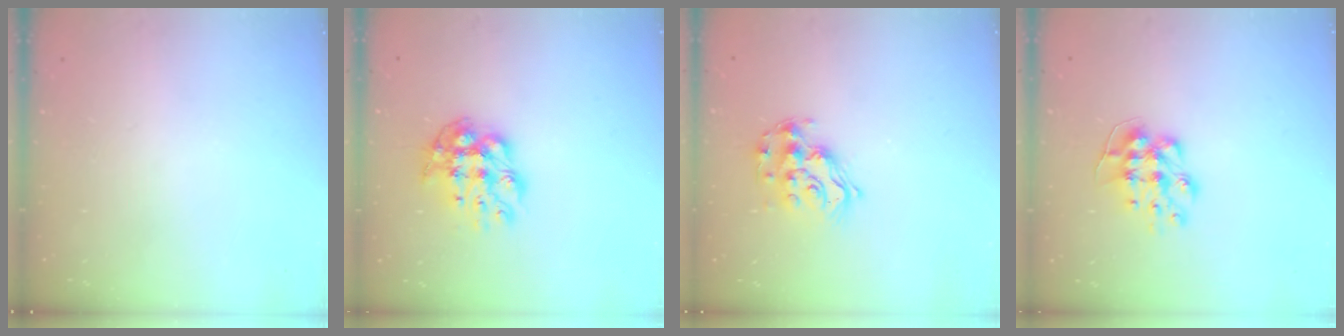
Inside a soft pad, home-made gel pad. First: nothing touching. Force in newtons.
{"total": 10.6, "press": 10.6, "slide": 0.6}
{"total": 14.2, "press": 14.2, "slide": 1.0}
{"total": 9.1, "press": 9.1, "slide": 0.3}